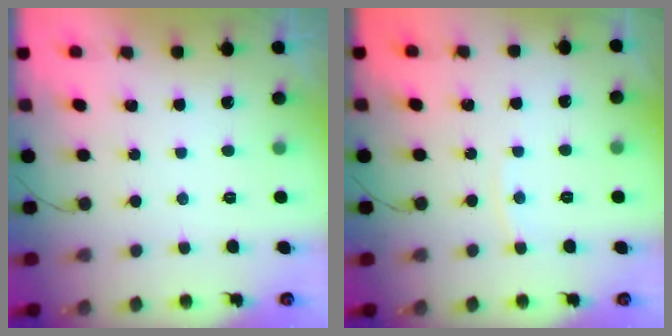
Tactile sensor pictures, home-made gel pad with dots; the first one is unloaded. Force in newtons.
{"total": 2.8, "press": 2.8, "slide": 0.4}